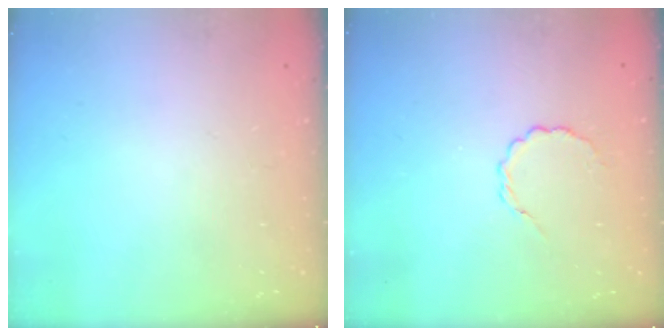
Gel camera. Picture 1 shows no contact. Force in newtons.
{"total": 2.4, "press": 2.2, "slide": 0.9}